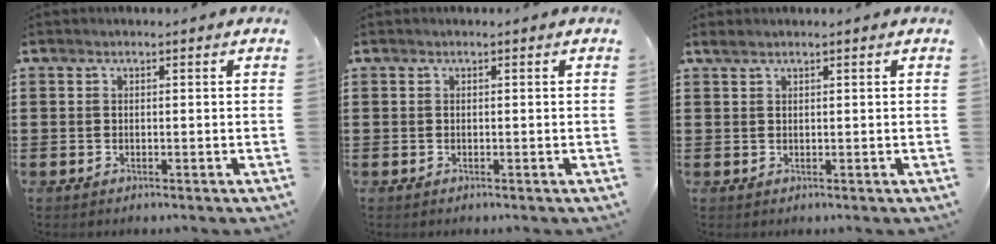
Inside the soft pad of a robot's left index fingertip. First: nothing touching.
{"total": 0.0}
{"total": 0.7, "force": [0.6, 0.1, 0.4], "torque": [-0.009, 0.001, 0.011]}